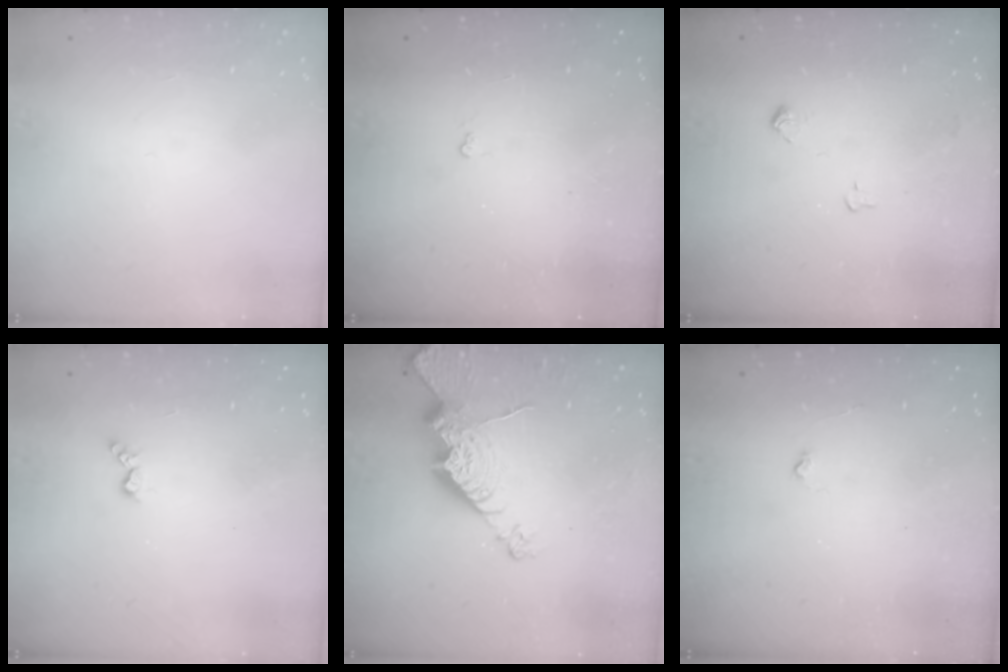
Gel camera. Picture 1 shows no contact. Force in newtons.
{"total": 1.8, "press": 1.8, "slide": 0.3}
{"total": 4.2, "press": 4.2, "slide": 0.7}
{"total": 3.4, "press": 3.4, "slide": 0.5}
{"total": 16.2, "press": 16.1, "slide": 1.7}
{"total": 3.0, "press": 3.0, "slide": 0.3}